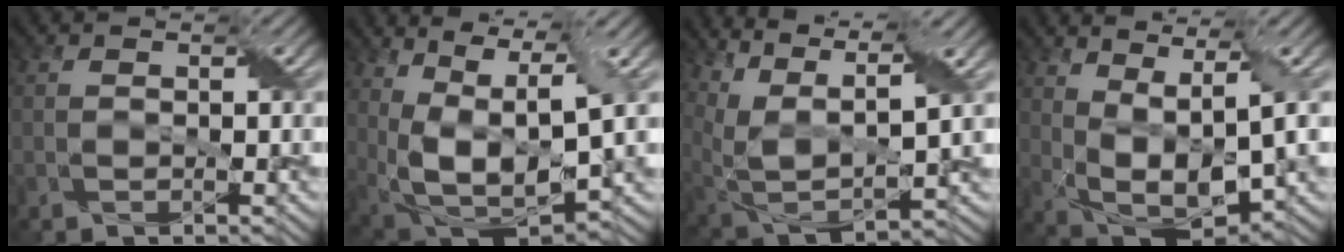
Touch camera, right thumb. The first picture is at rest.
{"total": 12.8, "force": [3.9, 5.8, 10.7], "torque": [-0.223, 0.003, 0.082]}
{"total": 11.1, "force": [6.9, 4.1, 7.6], "torque": [-0.211, 0.005, 0.130]}
{"total": 8.2, "force": [2.7, 3.3, 7.0], "torque": [-0.153, -0.009, 0.060]}